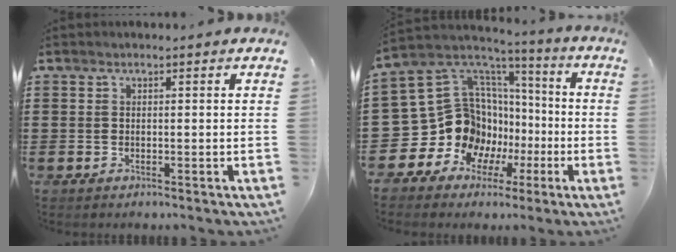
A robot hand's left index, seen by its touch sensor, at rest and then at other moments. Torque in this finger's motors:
{"motor_torque": [0.66, 0.13, 0.36, 0.04]}